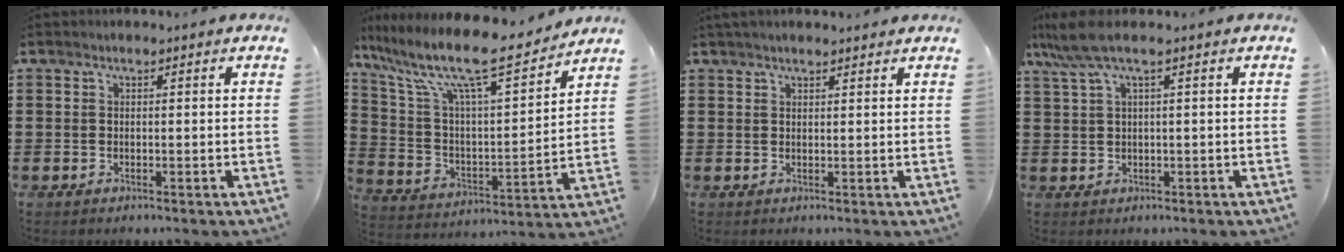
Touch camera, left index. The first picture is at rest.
{"total": 12.2, "force": [9.7, 1.4, 7.2], "torque": [-0.170, -0.067, 0.159]}
{"total": 1.6, "force": [1.5, 0.2, 0.5], "torque": [-0.012, 0.002, 0.029]}
{"total": 4.1, "force": [1.6, 0.3, 3.8], "torque": [-0.097, -0.006, 0.023]}